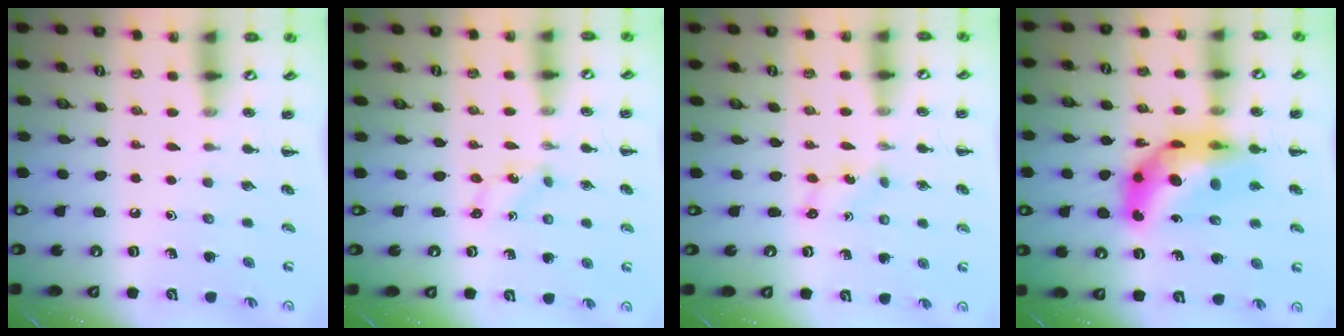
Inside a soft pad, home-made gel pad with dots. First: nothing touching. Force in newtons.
{"total": 0.6, "press": 0.5, "slide": 0.3}
{"total": 1.7, "press": 1.6, "slide": 0.6}
{"total": 12.6, "press": 12.0, "slide": 3.9}